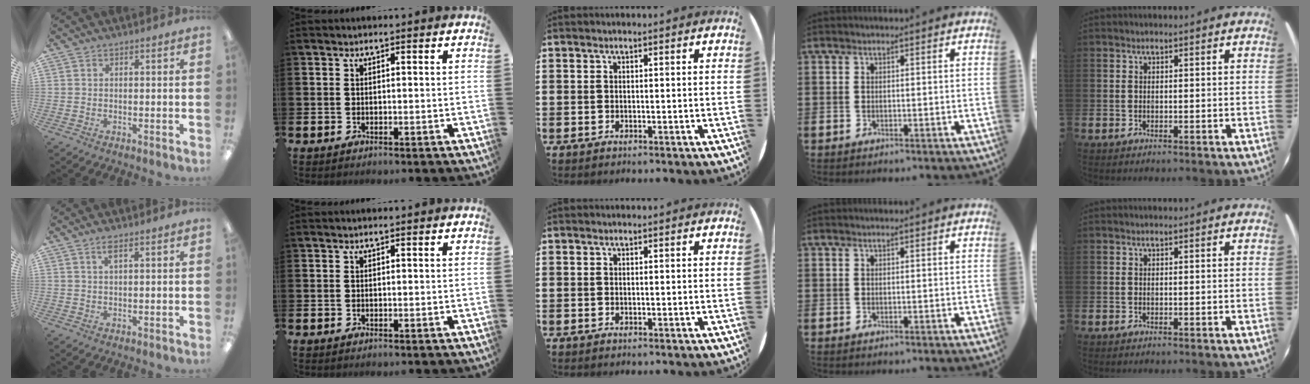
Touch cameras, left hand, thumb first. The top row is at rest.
{"thumb": {"total": 2.7, "force": [1.7, 0.7, 2.1], "torque": [-0.038, 0.002, 0.026]}}